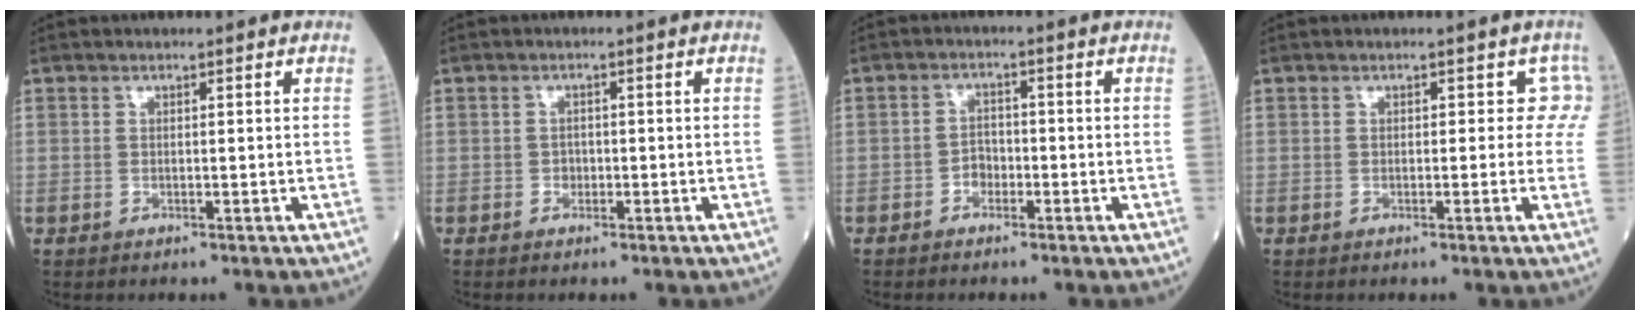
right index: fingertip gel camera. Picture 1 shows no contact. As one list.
[{"total": 1.0, "force": [-0.5, 0.8, 0.4], "torque": [-0.001, 0.005, -0.010]}, {"total": 2.3, "force": [-1.3, 1.6, 1.0], "torque": [-0.012, 0.009, -0.024]}, {"total": 2.6, "force": [0.5, 2.0, 1.6], "torque": [0.012, 0.013, -0.007]}]